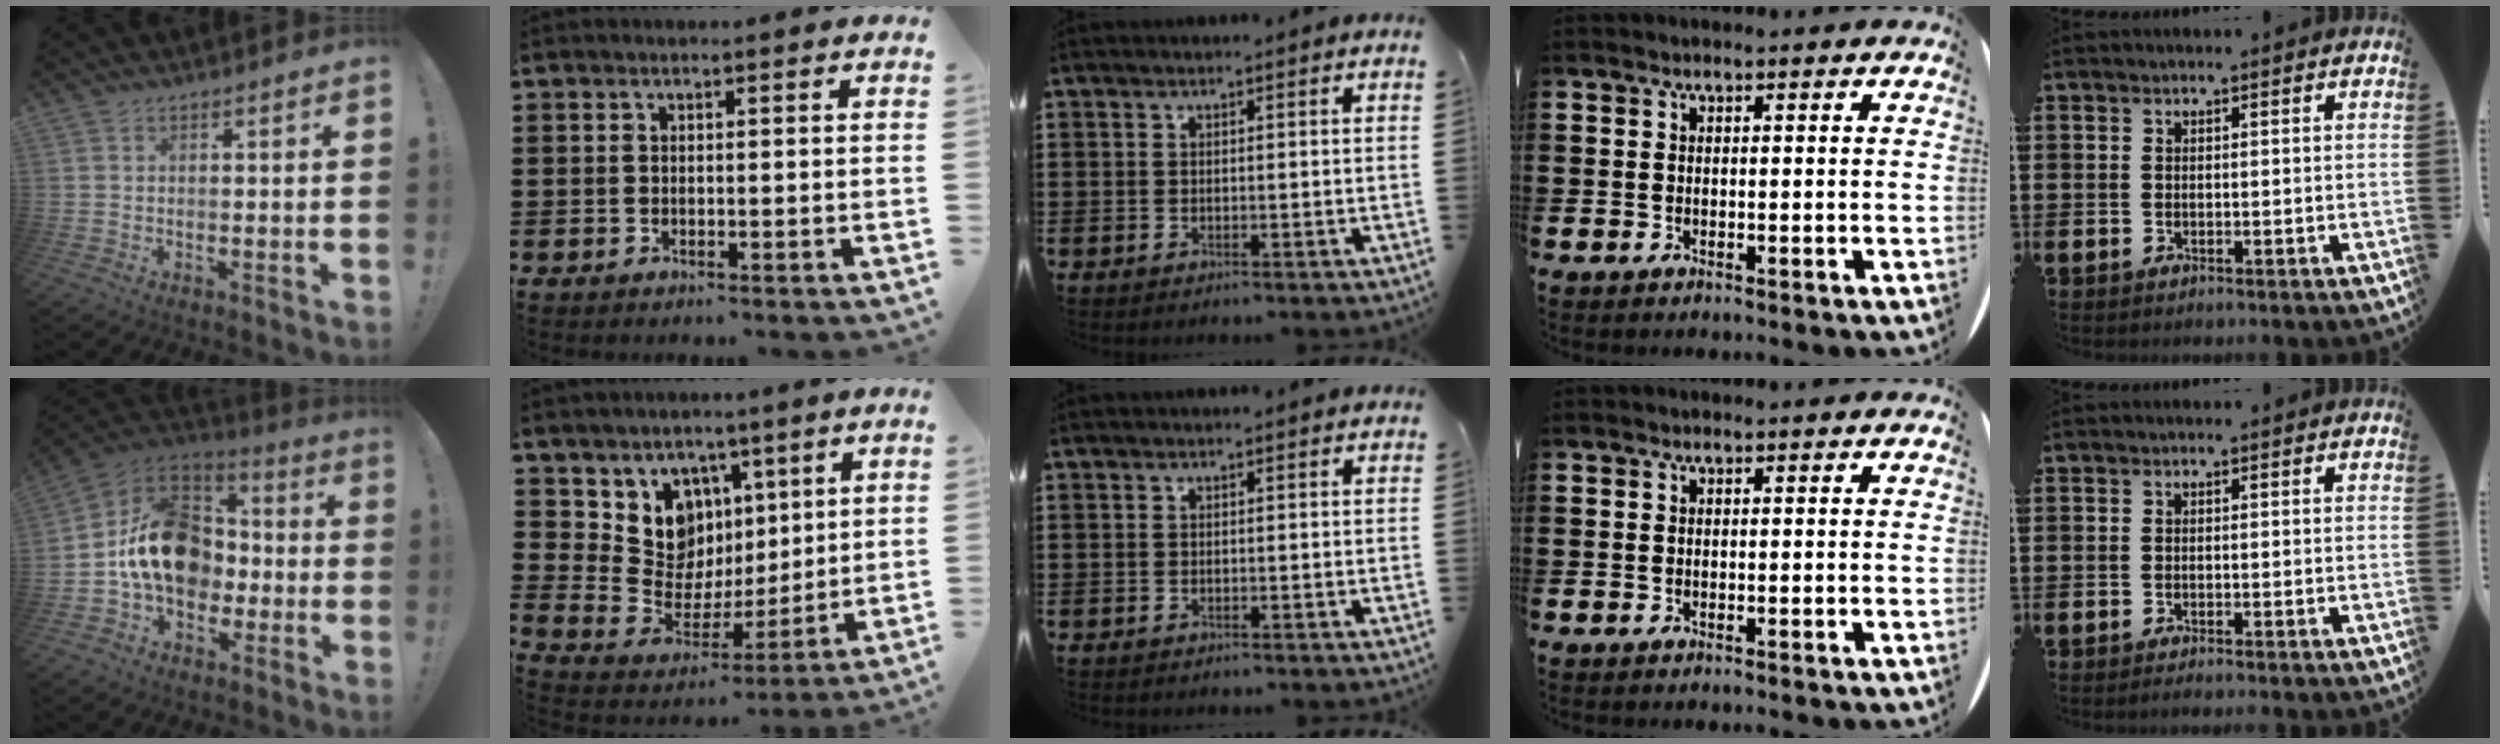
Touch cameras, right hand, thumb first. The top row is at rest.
{"thumb": {"total": 19.3, "force": [-1.0, 14.7, 12.5], "torque": [-0.192, 0.029, -0.004]}, "index": {"total": 9.4, "force": [3.8, 8.2, 2.6], "torque": [-0.093, -0.031, 0.080]}, "middle": {"total": 0.5, "force": [-0.5, 0.3, -0.1], "torque": [0.000, 0.004, -0.012]}, "little": {"total": 0.6, "force": [-0.5, -0.1, 0.3], "torque": [-0.005, -0.004, -0.009]}}